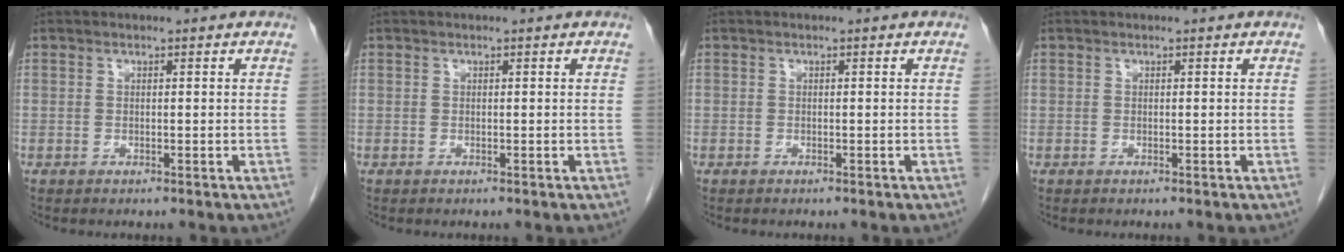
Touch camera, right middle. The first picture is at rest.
{"total": 0.0}
{"total": 0.0}
{"total": 0.0}